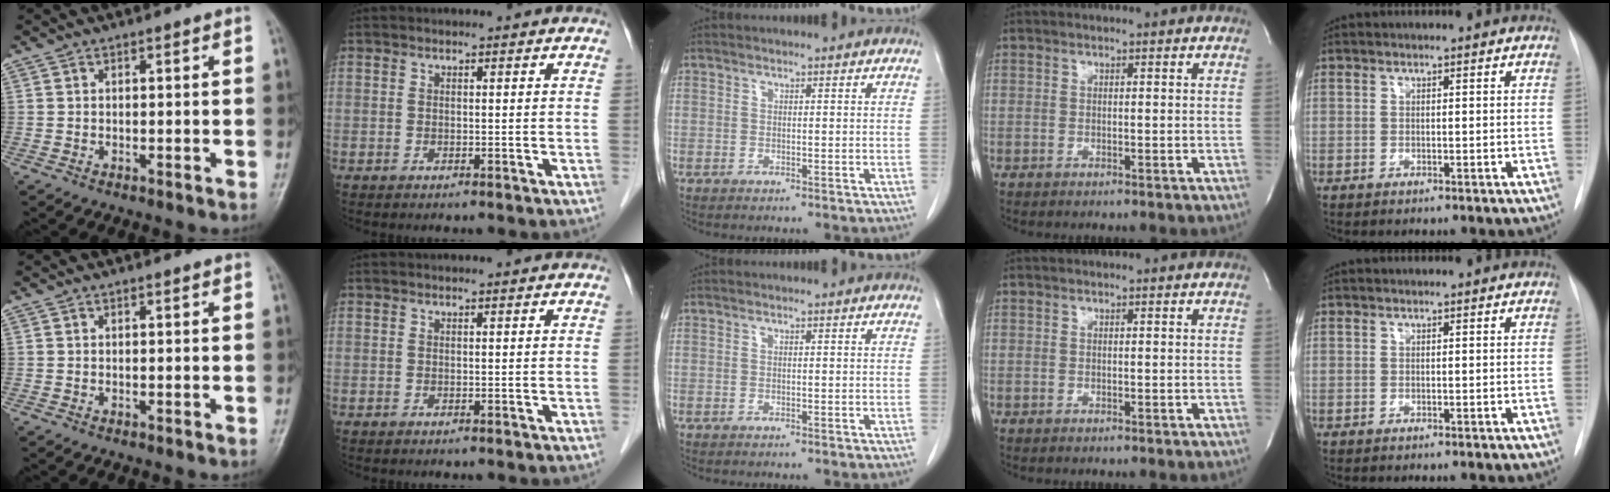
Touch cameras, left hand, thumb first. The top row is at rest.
{}